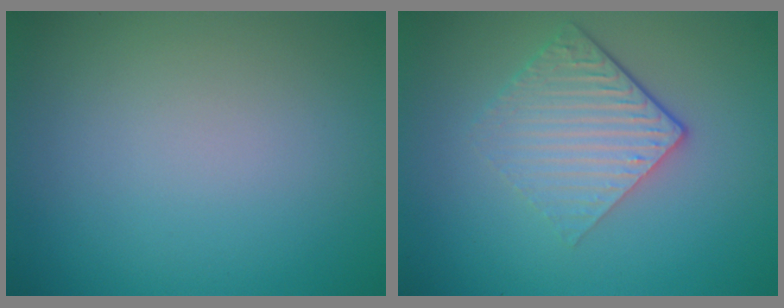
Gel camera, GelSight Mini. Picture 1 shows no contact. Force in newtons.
{"total": 4.3, "press": 2.8, "slide": 3.2}